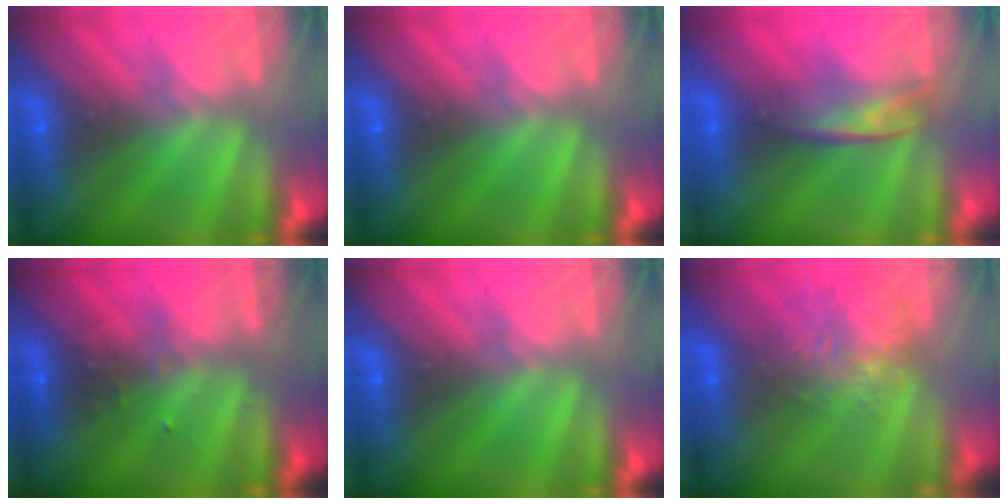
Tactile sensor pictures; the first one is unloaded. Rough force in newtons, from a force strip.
{"total": 0.0}
{"total": 2.2}
{"total": 2.4}
{"total": 0.0}
{"total": 7.3}